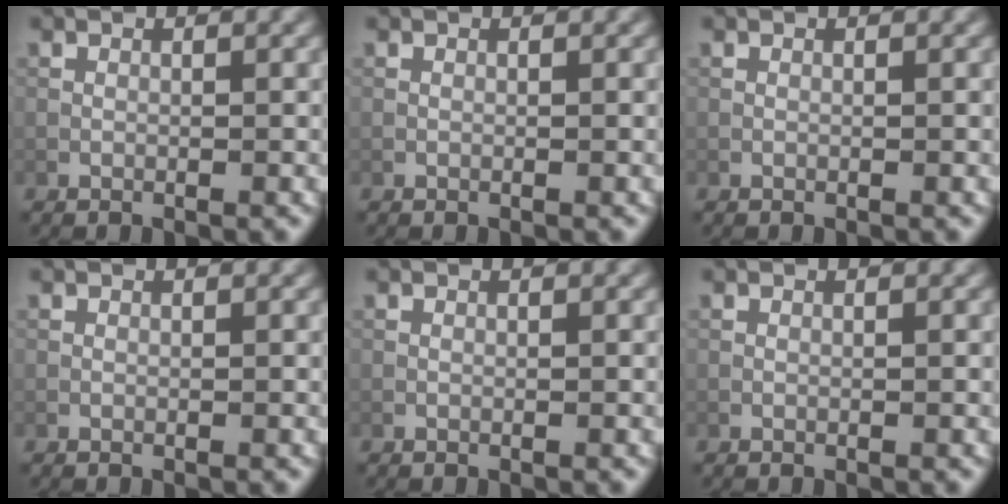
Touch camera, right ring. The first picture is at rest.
{"total": 0.0}
{"total": 0.0}
{"total": 0.0}
{"total": 0.0}
{"total": 0.0}